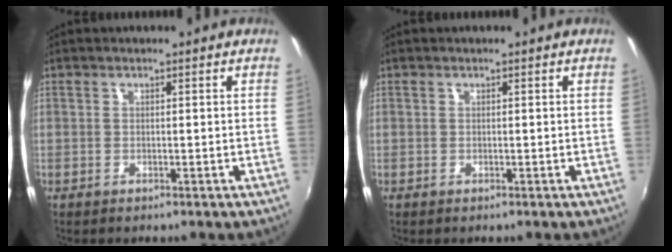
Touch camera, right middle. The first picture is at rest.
{"total": 0.0}